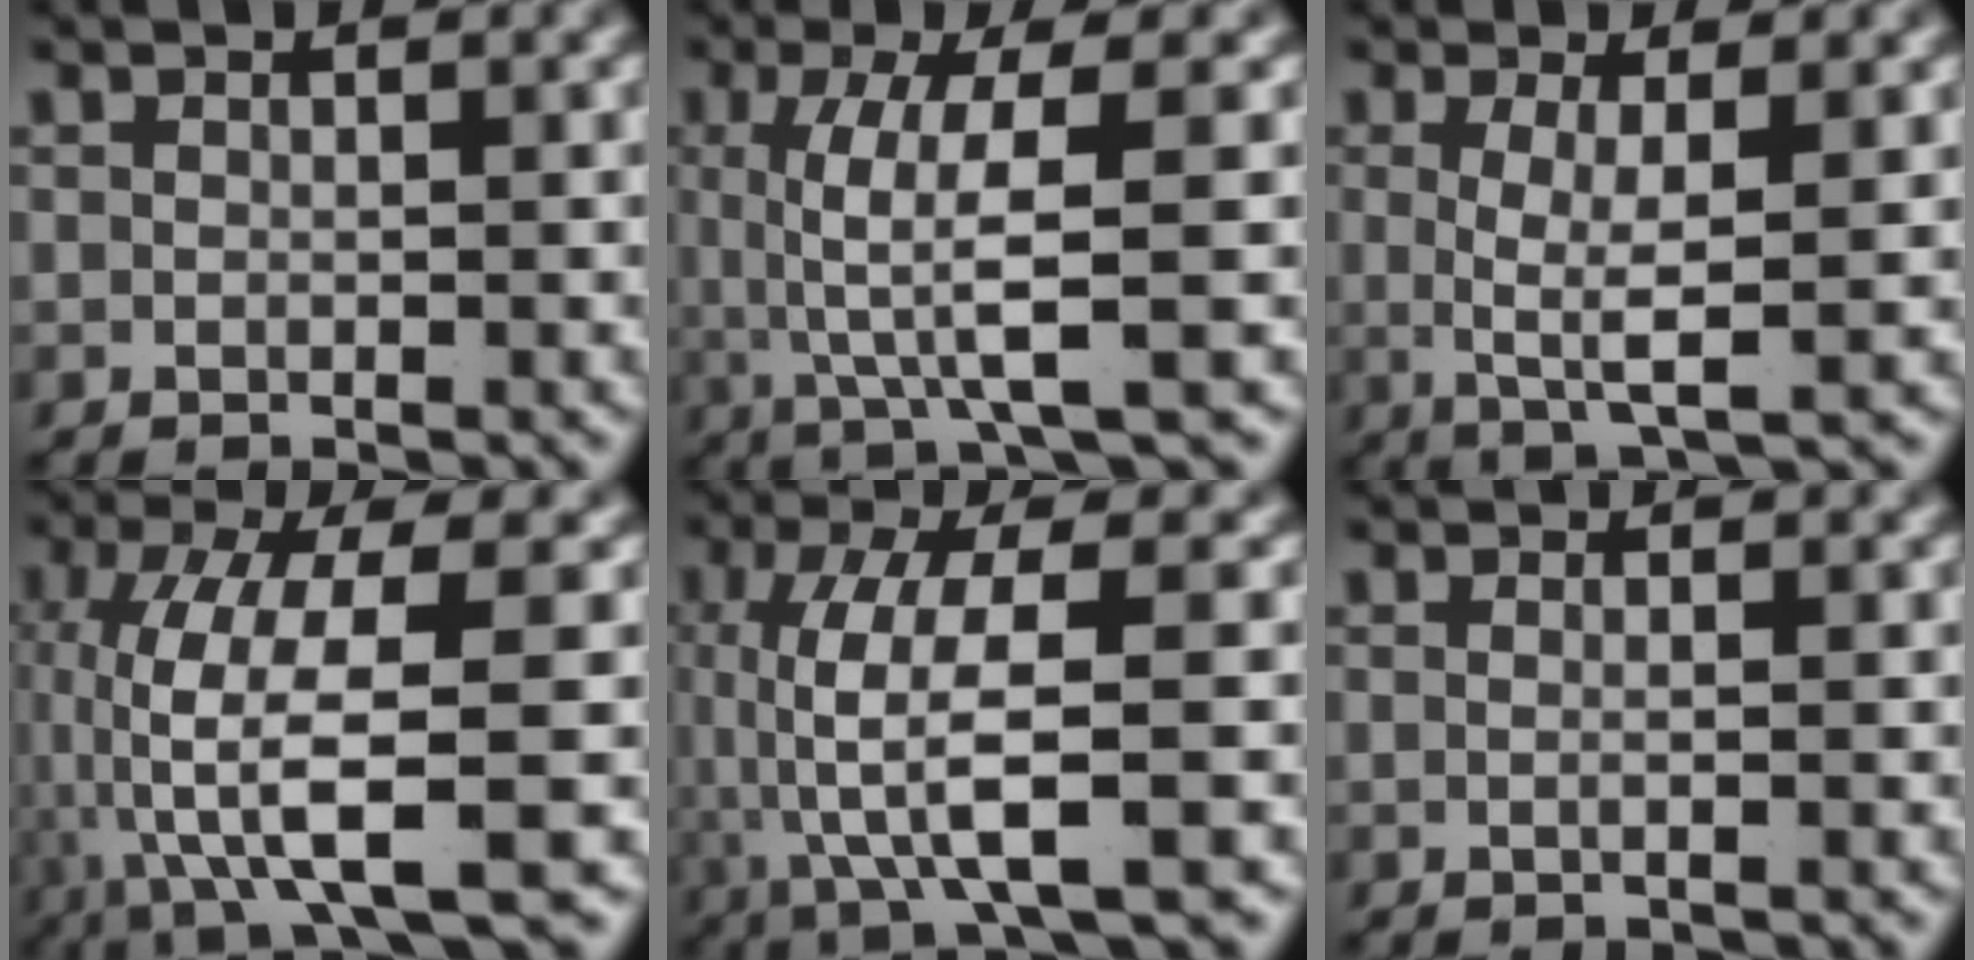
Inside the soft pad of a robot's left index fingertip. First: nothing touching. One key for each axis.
{"total": 6.2, "fx": -0.4, "fy": 1.0, "fz": 6.1, "tx": -0.111, "ty": -0.011, "tz": 0.004}
{"total": 4.4, "fx": -0.1, "fy": 0.8, "fz": 4.3, "tx": -0.081, "ty": -0.021, "tz": 0.011}
{"total": 9.8, "fx": -2.6, "fy": 4.3, "fz": 8.4, "tx": -0.187, "ty": -0.054, "tz": -0.013}
{"total": 8.1, "fx": -0.5, "fy": 2.9, "fz": 7.5, "tx": -0.157, "ty": -0.022, "tz": 0.006}
{"total": 1.0, "fx": -0.3, "fy": -0.6, "fz": 0.7, "tx": -0.015, "ty": -0.005, "tz": -0.003}